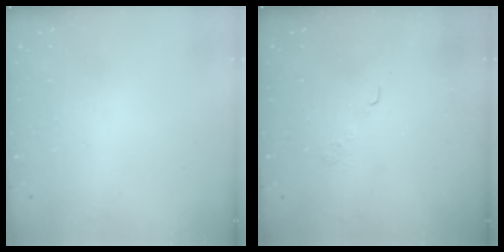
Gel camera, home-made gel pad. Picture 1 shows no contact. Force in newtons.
{"total": 2.1, "press": 1.6, "slide": 1.4}